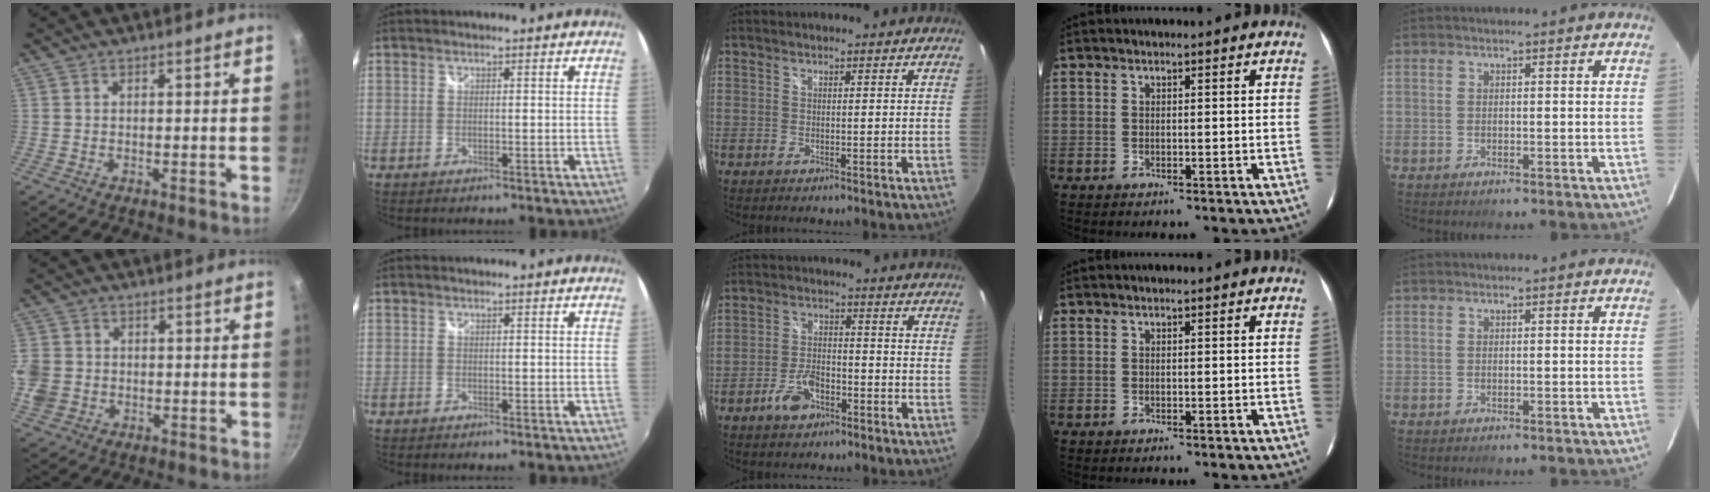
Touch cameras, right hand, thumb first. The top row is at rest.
{"thumb": {"total": 7.5, "force": [-0.8, 6.6, 3.5], "torque": [-0.075, 0.005, -0.018]}, "middle": {"total": 6.2, "force": [-3.8, 3.2, 3.8], "torque": [-0.082, 0.006, -0.064]}}